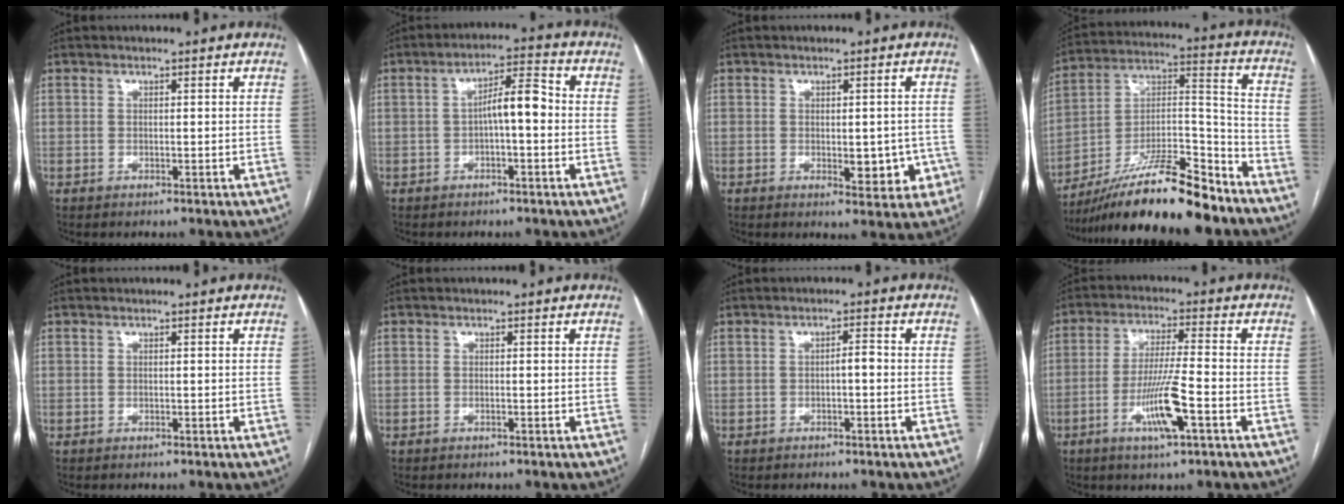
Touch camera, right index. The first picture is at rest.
{"total": 6.1, "force": [-0.5, 1.5, 5.9], "torque": [-0.097, 0.026, -0.009]}
{"total": 5.8, "force": [-1.4, 2.9, 4.9], "torque": [-0.048, 0.005, -0.010]}
{"total": 20.8, "force": [-16.9, 3.0, 11.7], "torque": [-0.202, 0.007, -0.295]}
{"total": 0.0}
{"total": 0.0}
{"total": 1.7, "force": [-0.4, 0.5, 1.6], "torque": [-0.022, 0.005, -0.008]}
{"total": 8.9, "force": [-3.6, 0.2, 8.2], "torque": [-0.157, -0.009, -0.066]}